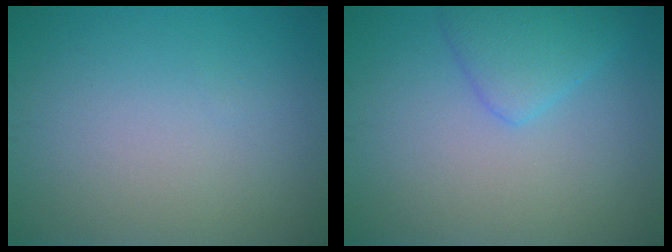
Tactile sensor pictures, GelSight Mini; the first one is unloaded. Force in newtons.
{"total": 2.8, "press": 2.8, "slide": 0.1}